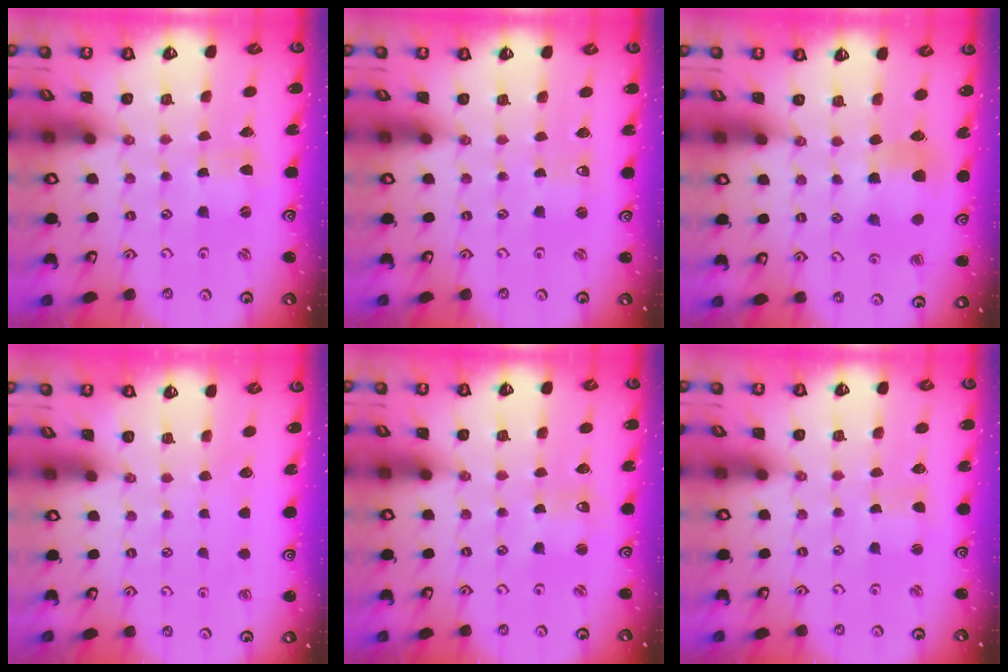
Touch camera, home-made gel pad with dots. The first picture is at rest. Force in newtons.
{"total": 1.4, "press": 1.4, "slide": 0.0}
{"total": 7.1, "press": 7.0, "slide": 0.4}
{"total": 0.0}
{"total": 1.9, "press": 1.9, "slide": 0.3}
{"total": 0.9, "press": 0.9, "slide": 0.1}